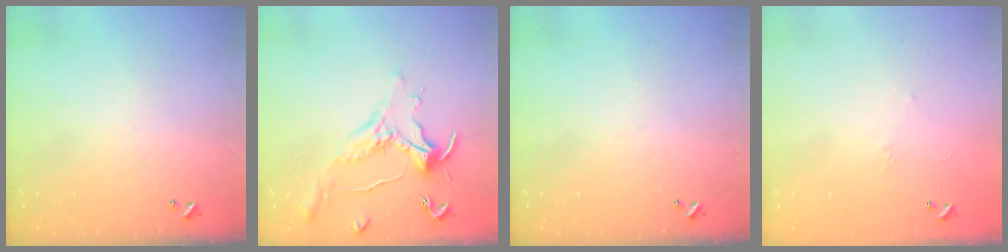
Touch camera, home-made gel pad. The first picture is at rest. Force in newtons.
{"total": 1.5, "press": 1.4, "slide": 0.6}
{"total": 0.0}
{"total": 6.6, "press": 6.6, "slide": 0.7}